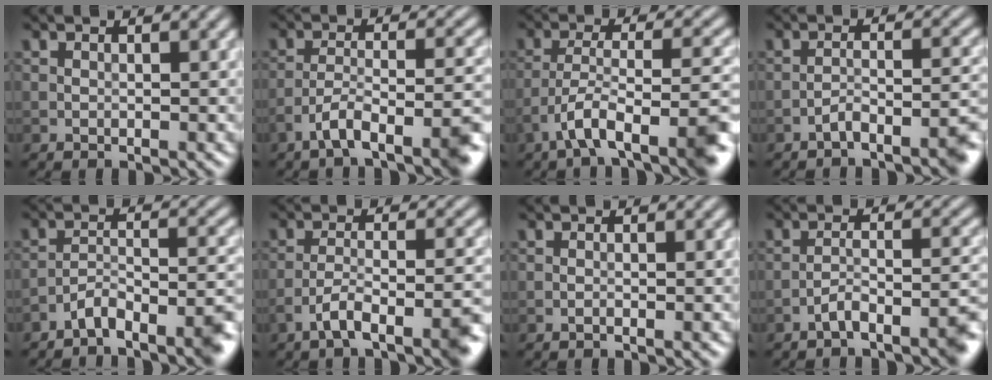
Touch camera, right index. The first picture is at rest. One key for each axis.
{"total": 6.7, "fx": -4.5, "fy": 1.5, "fz": 4.6, "tx": -0.074, "ty": 0.002, "tz": -0.078}
{"total": 8.7, "fx": -5.1, "fy": 2.7, "fz": 6.5, "tx": -0.104, "ty": 0.001, "tz": -0.086}
{"total": 3.5, "fx": -2.6, "fy": 0.6, "fz": 2.2, "tx": -0.036, "ty": 0.010, "tz": -0.049}
{"total": 5.0, "fx": -4.0, "fy": 1.2, "fz": 2.8, "tx": -0.044, "ty": 0.003, "tz": -0.073}
{"total": 6.1, "fx": -4.0, "fy": 1.4, "fz": 4.4, "tx": -0.070, "ty": 0.002, "tz": -0.069}
{"total": 0.7, "fx": -0.5, "fy": 0.1, "fz": 0.5, "tx": -0.005, "ty": 0.001, "tz": -0.011}
{"total": 4.2, "fx": -3.0, "fy": 0.7, "fz": 2.9, "tx": -0.045, "ty": 0.010, "tz": -0.055}